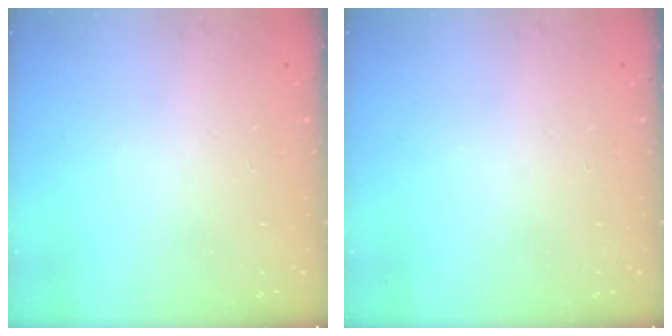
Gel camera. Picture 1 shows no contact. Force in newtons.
{"total": 0.0}